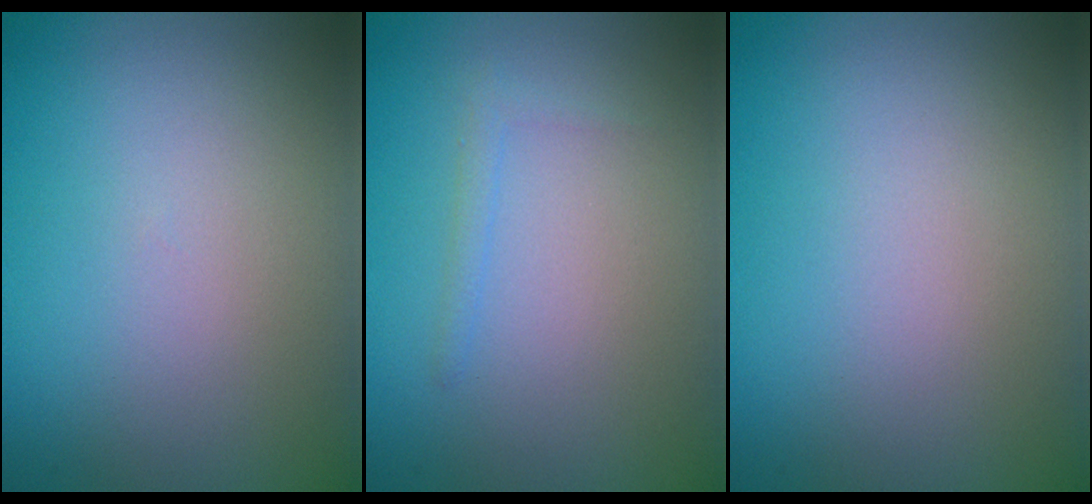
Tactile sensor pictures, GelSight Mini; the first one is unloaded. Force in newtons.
{"total": 0.8, "press": 0.8, "slide": 0.1}
{"total": 0.0}